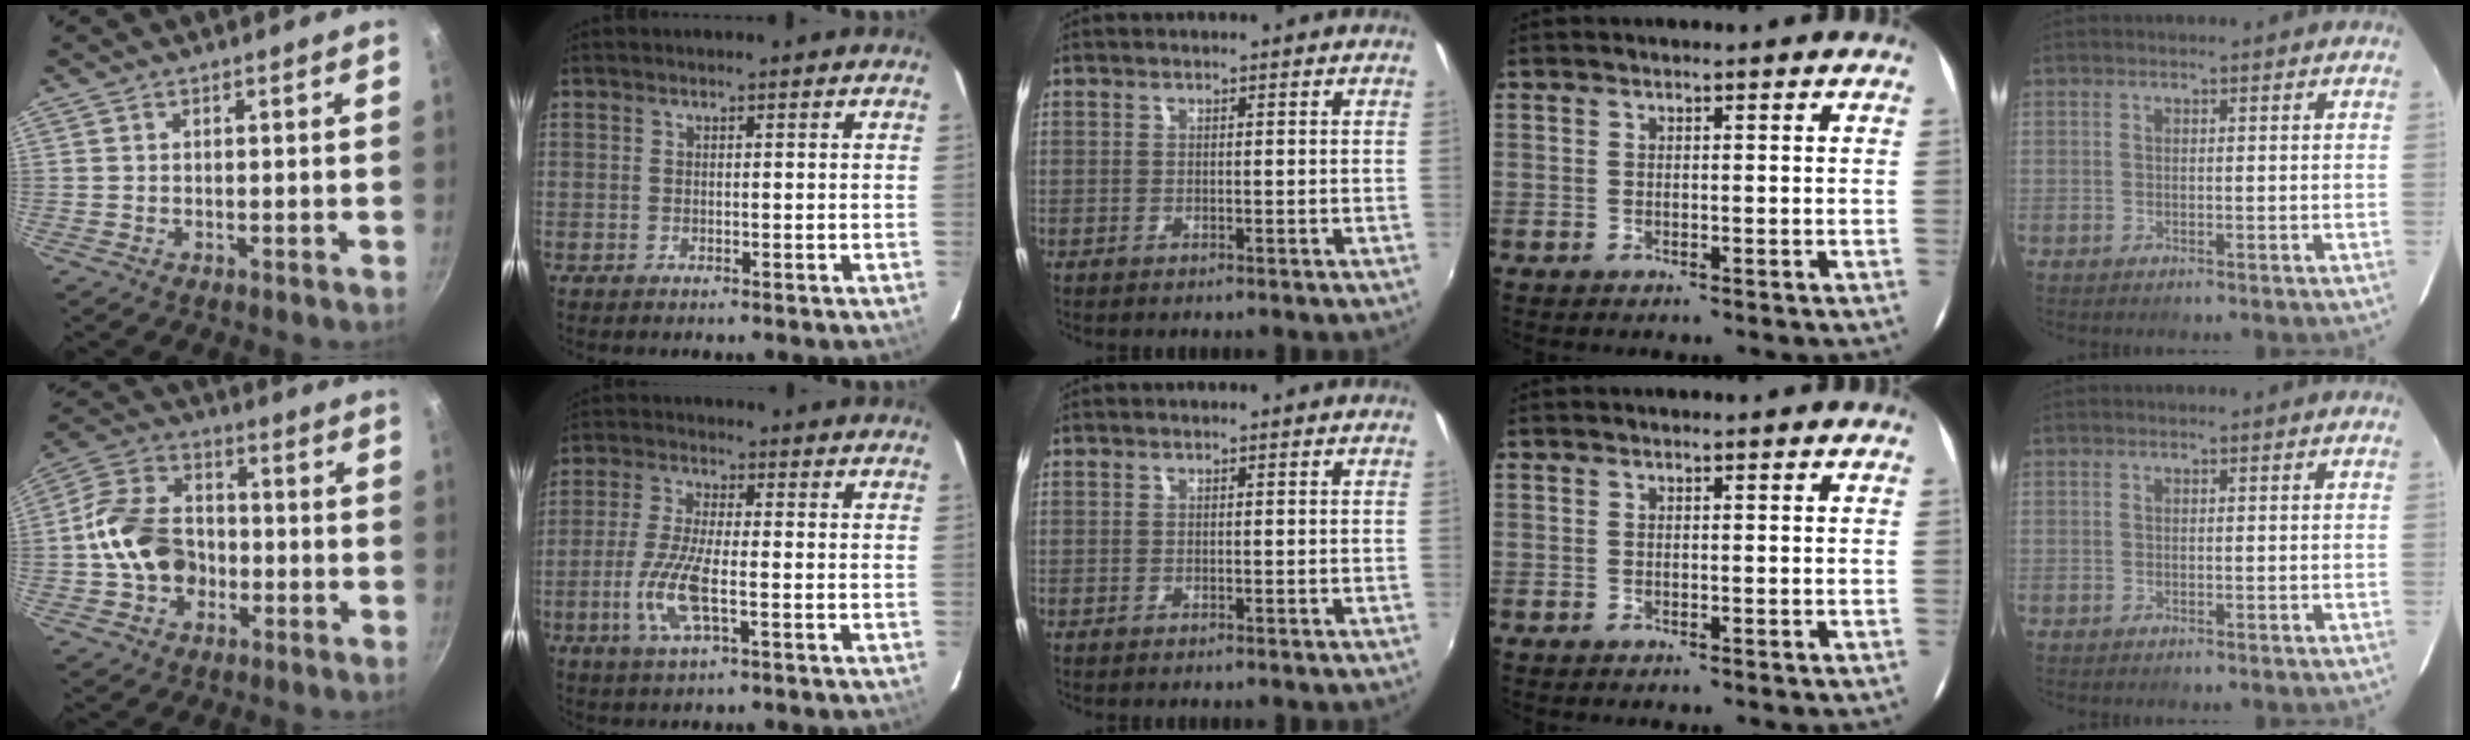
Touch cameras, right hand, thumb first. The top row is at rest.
{"thumb": {"total": 13.5, "force": [-2.3, 10.5, 8.2], "torque": [-0.129, 0.037, -0.054]}, "index": {"total": 9.1, "force": [-2.6, 2.1, 8.4], "torque": [-0.178, -0.007, -0.054]}}